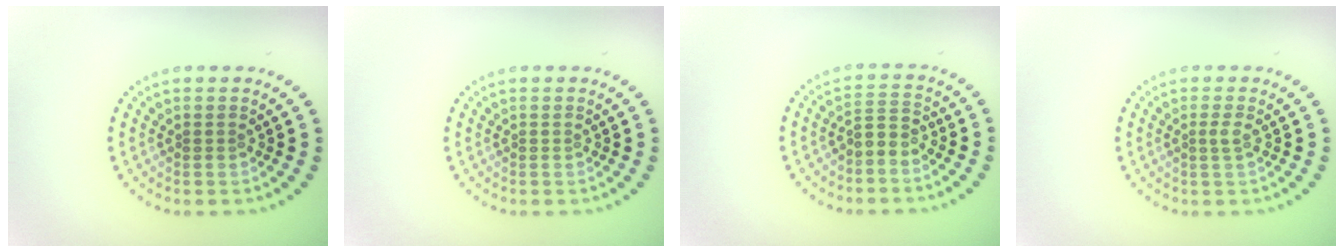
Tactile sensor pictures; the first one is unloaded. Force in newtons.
{"total": 0.0}
{"total": 2.0, "press": 1.5, "slide": 1.3}
{"total": 1.0, "press": 0.8, "slide": 0.7}